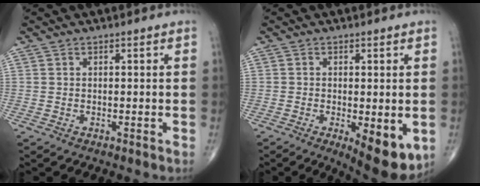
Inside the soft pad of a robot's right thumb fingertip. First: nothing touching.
{"total": 9.2, "force": [-2.6, 3.5, 8.2], "torque": [-0.111, -0.020, -0.033]}